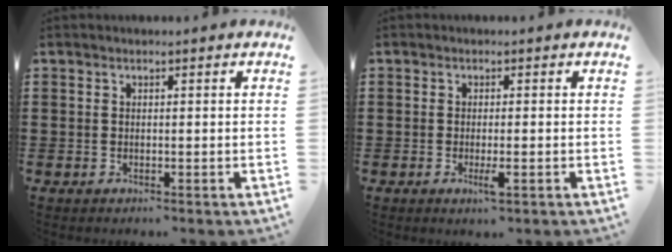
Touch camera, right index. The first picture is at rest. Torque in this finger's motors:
{"motor_torque": [0.36, -0.03, 0.10, 0.02]}